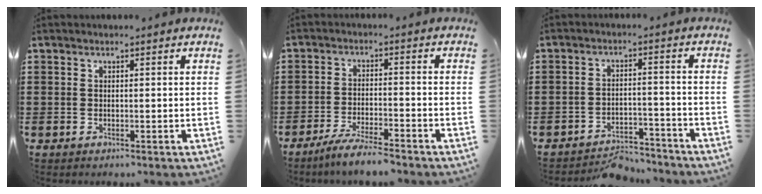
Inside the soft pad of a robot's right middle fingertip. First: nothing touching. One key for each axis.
{"total": 4.9, "fx": -4.4, "fy": -0.2, "fz": 2.1, "tx": -0.048, "ty": -0.012, "tz": -0.085}
{"total": 4.8, "fx": -4.7, "fy": 0.8, "fz": 0.7, "tx": -0.012, "ty": 0.009, "tz": -0.095}